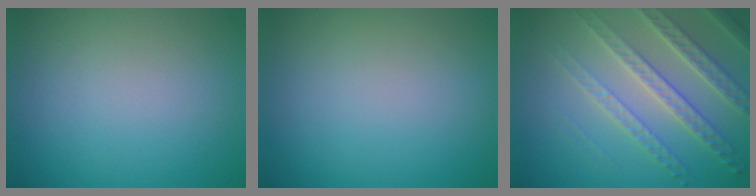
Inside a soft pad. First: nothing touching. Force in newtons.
{"total": 0.0}
{"total": 6.5, "press": 4.8, "slide": 4.4}